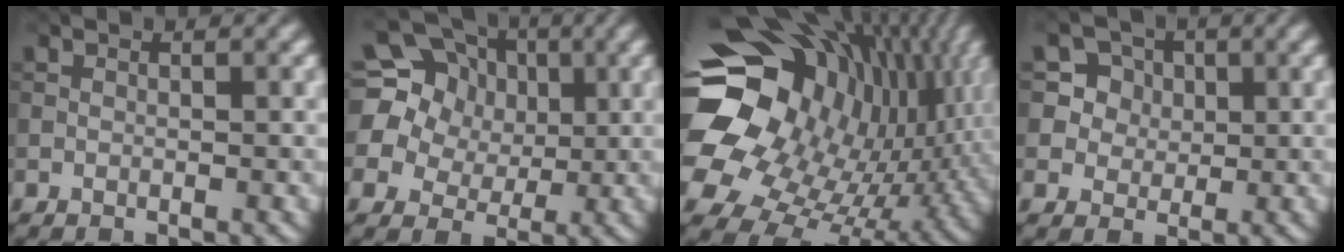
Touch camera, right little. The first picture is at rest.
{"total": 14.6, "force": [4.4, 12.8, 5.6], "torque": [-0.158, 0.060, 0.065]}
{"total": 20.0, "force": [2.3, 16.1, 11.7], "torque": [-0.243, -0.016, 0.061]}
{"total": 4.7, "force": [1.8, 4.1, 1.3], "torque": [-0.028, 0.003, 0.040]}